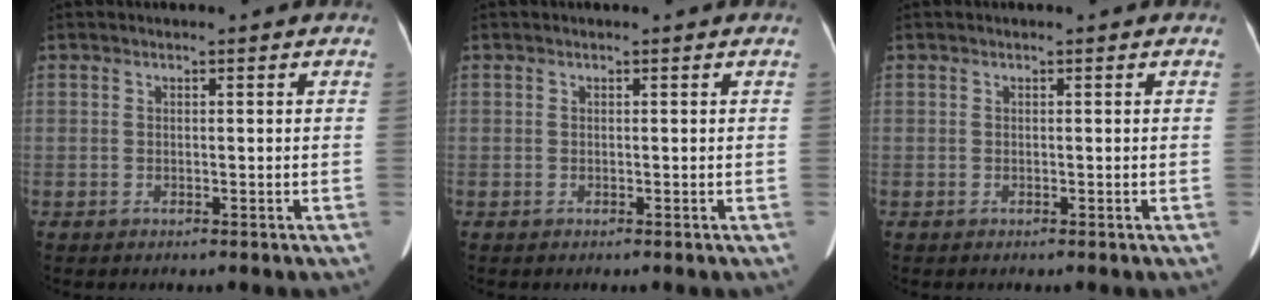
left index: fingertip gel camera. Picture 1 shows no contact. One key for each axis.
{"total": 0.0}
{"total": 0.0}